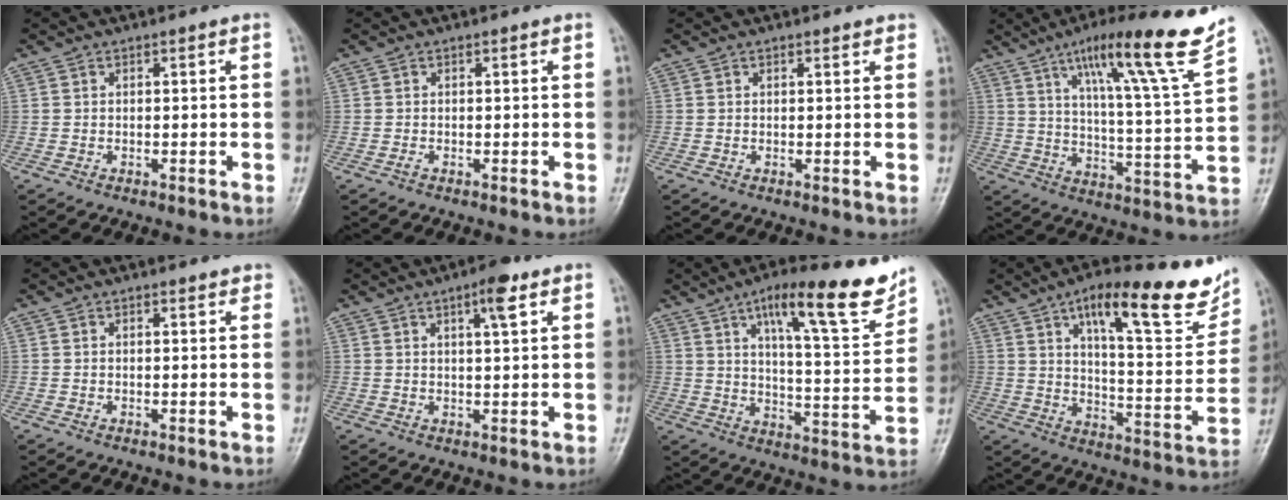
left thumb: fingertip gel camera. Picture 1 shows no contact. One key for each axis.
{"total": 0.0}
{"total": 1.2, "fx": 0.9, "fy": 0.4, "fz": 0.6, "tx": -0.005, "ty": -0.003, "tz": 0.010}
{"total": 18.8, "fx": 12.4, "fy": 0.6, "fz": 14.1, "tx": -0.198, "ty": -0.064, "tz": 0.190}
{"total": 1.4, "fx": 1.1, "fy": 0.5, "fz": 0.6, "tx": -0.002, "ty": -0.003, "tz": 0.010}
{"total": 5.1, "fx": 2.8, "fy": 1.2, "fz": 4.1, "tx": -0.059, "ty": -0.010, "tz": 0.040}
{"total": 18.5, "fx": 11.9, "fy": 4.1, "fz": 13.6, "tx": -0.169, "ty": -0.059, "tz": 0.181}
{"total": 23.1, "fx": 13.6, "fy": 7.1, "fz": 17.2, "tx": -0.201, "ty": -0.044, "tz": 0.203}